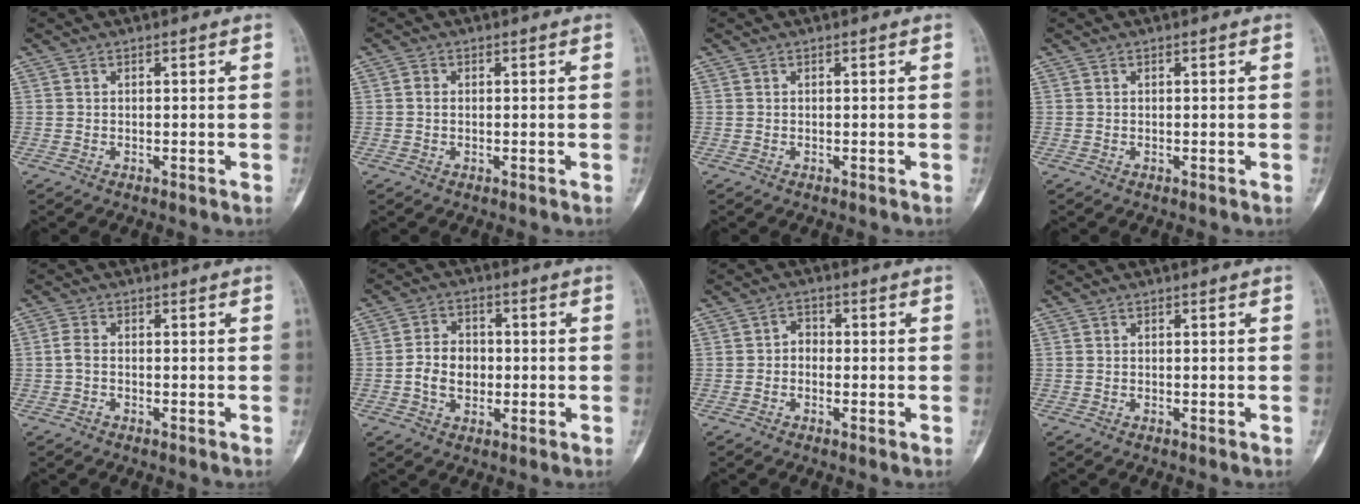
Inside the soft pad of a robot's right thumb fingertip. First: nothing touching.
{"total": 1.3, "force": [0.1, 1.0, 0.7], "torque": [-0.011, 0.002, 0.000]}
{"total": 0.0}
{"total": 0.0}
{"total": 1.9, "force": [-0.6, 1.1, 1.4], "torque": [-0.029, 0.007, -0.017]}
{"total": 6.9, "force": [-0.9, 5.3, 4.5], "torque": [-0.058, 0.017, -0.021]}
{"total": 2.4, "force": [-0.4, 1.8, 1.5], "torque": [-0.006, 0.007, -0.022]}
{"total": 0.0}